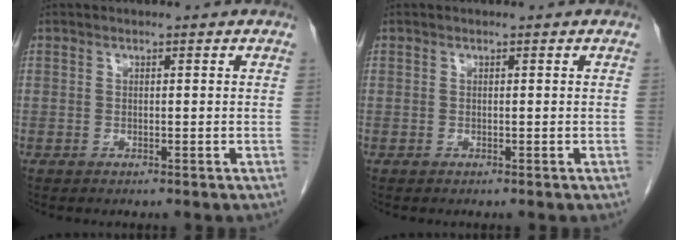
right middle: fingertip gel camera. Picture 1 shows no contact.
{"total": 0.0}